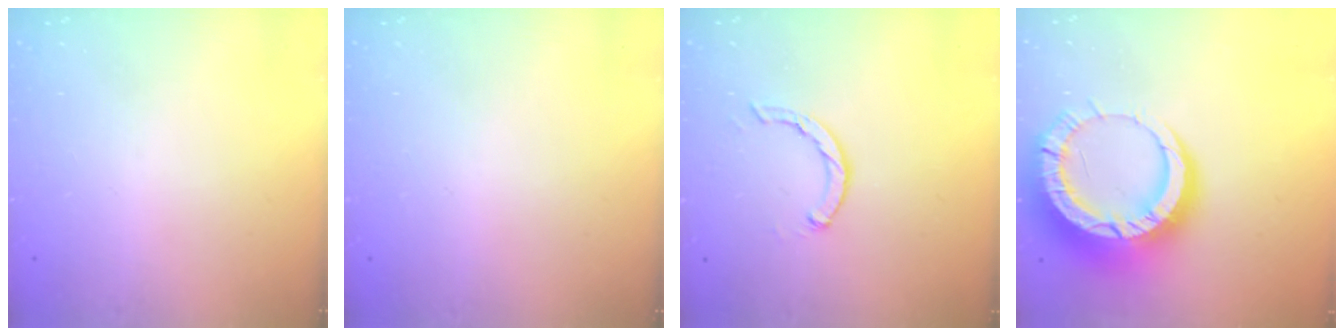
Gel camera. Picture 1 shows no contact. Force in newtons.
{"total": 2.6, "press": 2.6, "slide": 0.2}
{"total": 2.1, "press": 2.1, "slide": 0.3}
{"total": 18.7, "press": 18.6, "slide": 1.9}